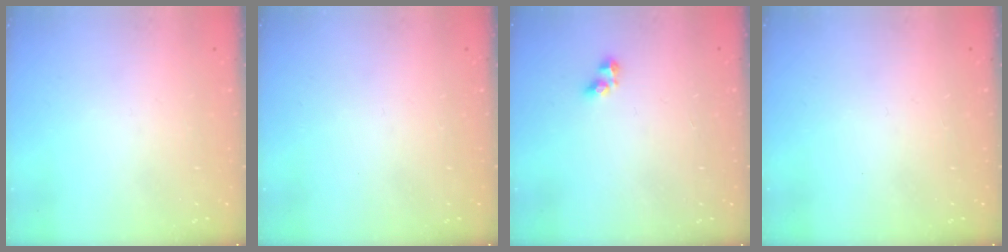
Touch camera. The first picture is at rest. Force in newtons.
{"total": 0.0}
{"total": 3.1, "press": 3.1, "slide": 0.3}
{"total": 0.0}